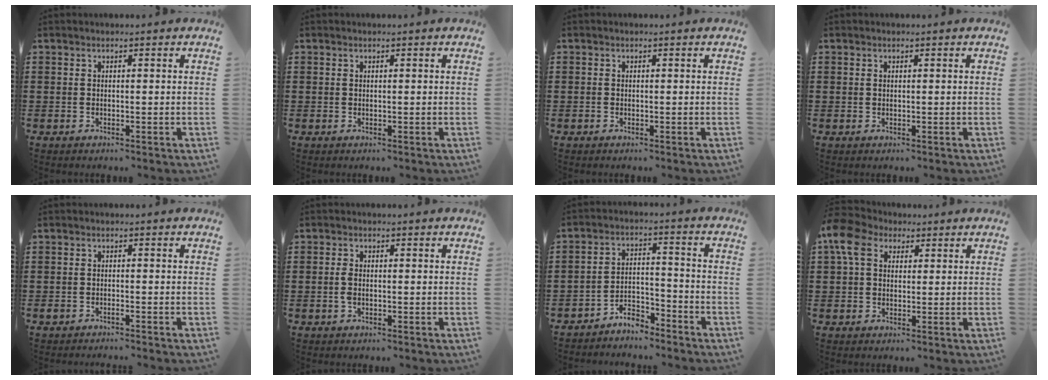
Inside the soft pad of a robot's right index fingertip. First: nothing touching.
{"total": 0.0}
{"total": 0.5, "force": [-0.2, 0.5, 0.0], "torque": [-0.001, 0.005, -0.007]}
{"total": 0.0}
{"total": 1.2, "force": [-1.2, 0.1, 0.3], "torque": [-0.008, -0.004, -0.023]}
{"total": 1.9, "force": [-0.3, 1.0, 1.6], "torque": [-0.039, -0.001, -0.009]}
{"total": 4.7, "force": [-4.5, 1.2, 0.8], "torque": [-0.017, 0.012, -0.091]}
{"total": 6.9, "force": [2.8, 5.1, 3.5], "torque": [-0.104, 0.016, 0.051]}